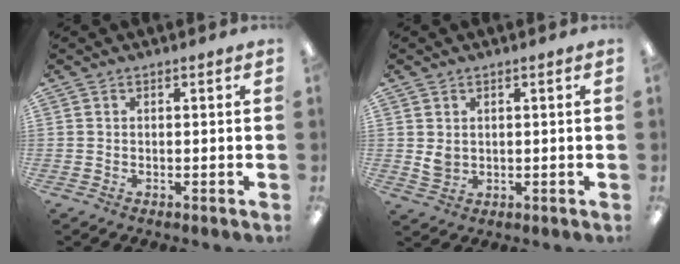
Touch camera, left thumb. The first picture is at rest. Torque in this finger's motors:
{"motor_torque": [-0.25, 0.34, 0.18, -0.34, 0.00]}